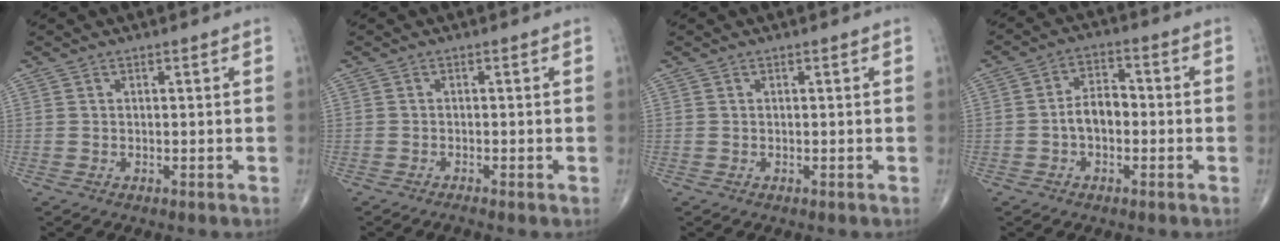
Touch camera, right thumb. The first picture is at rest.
{"total": 0.9, "force": [-0.7, 0.0, 0.6], "torque": [-0.011, 0.000, -0.018]}
{"total": 0.0}
{"total": 5.8, "force": [-1.1, 3.6, 4.4], "torque": [-0.060, 0.027, -0.028]}